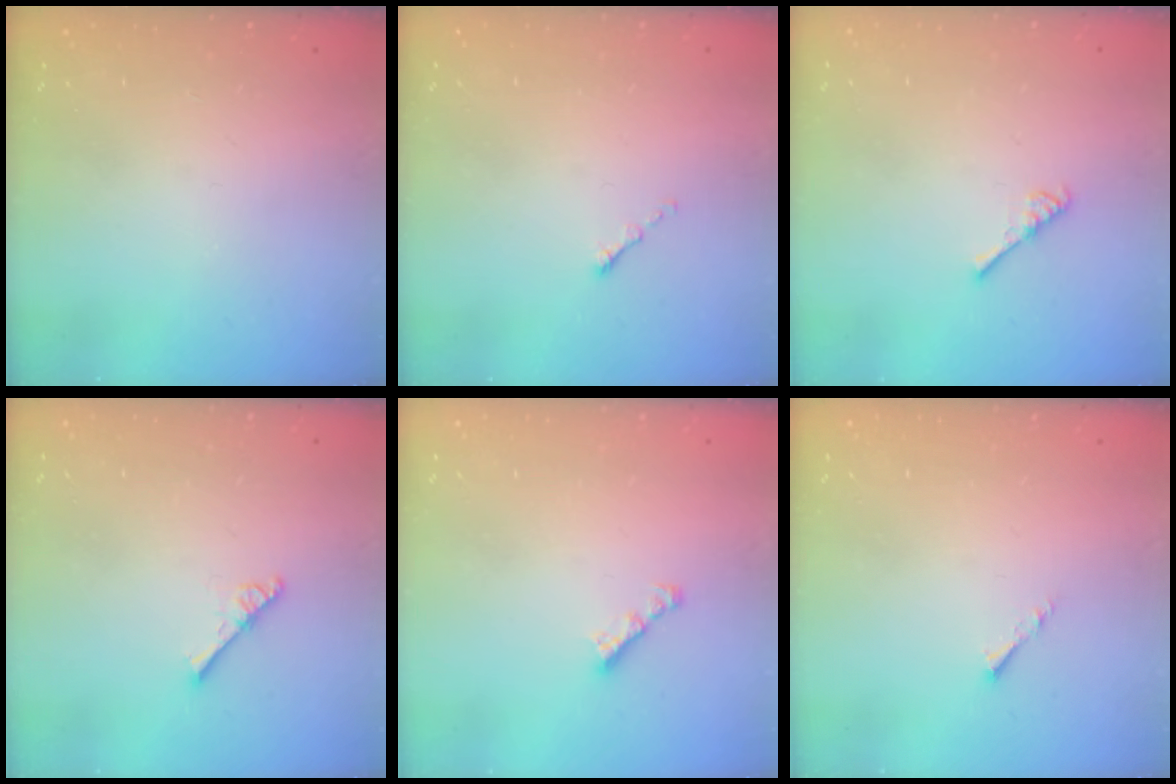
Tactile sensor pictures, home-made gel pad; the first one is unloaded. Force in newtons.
{"total": 0.0}
{"total": 2.6, "press": 2.6, "slide": 0.5}
{"total": 2.5, "press": 2.5, "slide": 0.3}
{"total": 2.2, "press": 2.1, "slide": 0.6}
{"total": 1.1, "press": 1.0, "slide": 0.3}